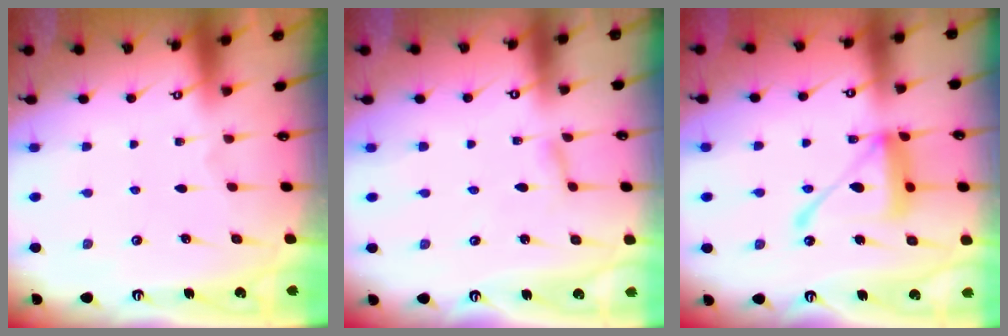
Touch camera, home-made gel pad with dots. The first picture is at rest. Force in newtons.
{"total": 2.3, "press": 2.3, "slide": 0.3}
{"total": 15.6, "press": 15.5, "slide": 1.7}